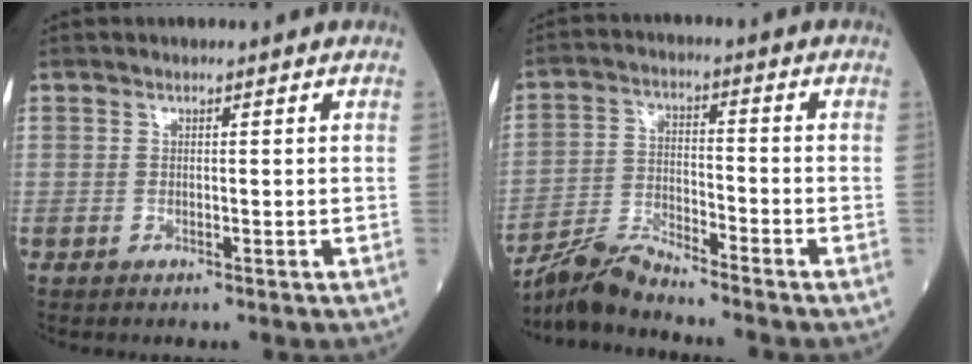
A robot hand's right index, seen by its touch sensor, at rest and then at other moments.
{"total": 6.6, "force": [-6.5, -0.5, 1.1], "torque": [-0.026, -0.010, -0.126]}